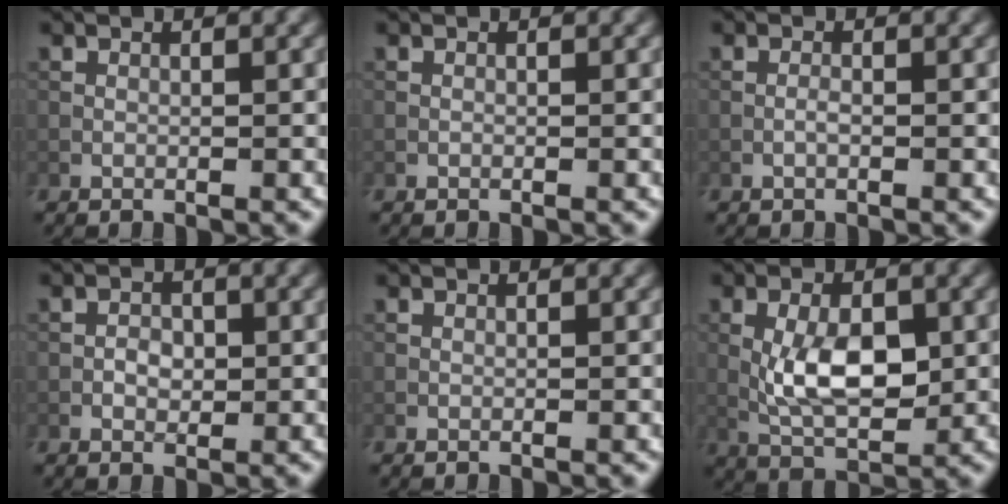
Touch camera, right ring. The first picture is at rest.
{"total": 0.0}
{"total": 0.8, "force": [-0.3, 0.2, 0.7], "torque": [-0.014, 0.001, -0.007]}
{"total": 1.6, "force": [-0.3, 1.1, 1.1], "torque": [-0.015, 0.001, -0.008]}
{"total": 0.0}
{"total": 5.9, "force": [-0.3, 2.9, 5.2], "torque": [-0.101, 0.000, -0.004]}